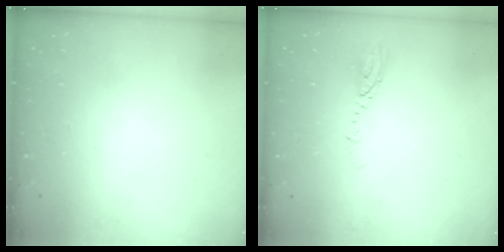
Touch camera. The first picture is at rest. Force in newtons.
{"total": 3.6, "press": 3.5, "slide": 0.4}